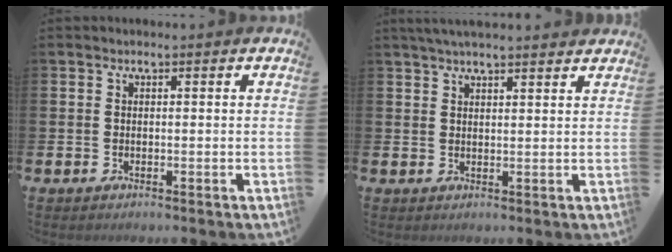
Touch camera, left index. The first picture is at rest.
{"total": 3.2, "force": [3.0, 0.1, 1.1], "torque": [-0.027, -0.004, 0.056]}